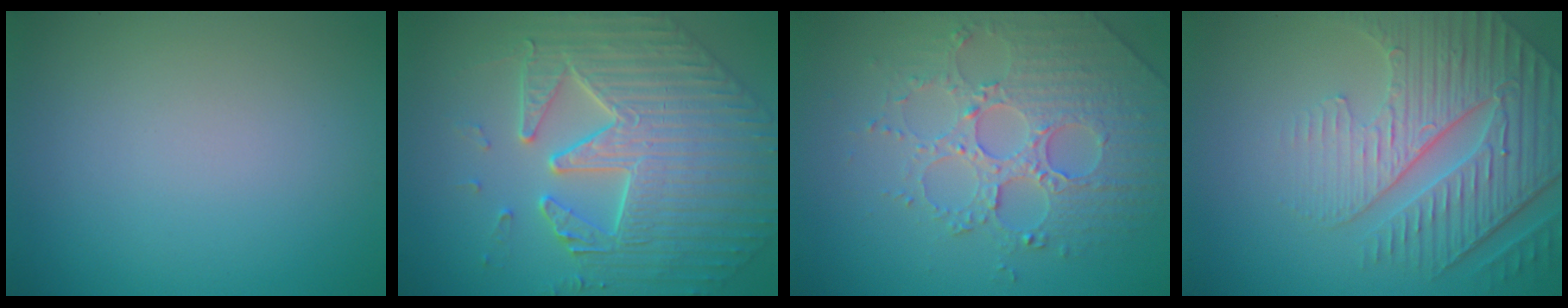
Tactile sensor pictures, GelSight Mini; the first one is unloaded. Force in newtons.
{"total": 6.8, "press": 5.9, "slide": 3.4}
{"total": 4.4, "press": 4.3, "slide": 1.0}
{"total": 7.0, "press": 5.4, "slide": 4.5}